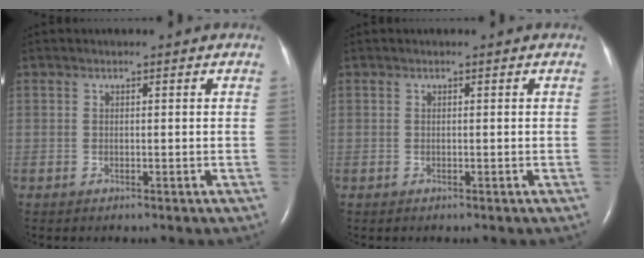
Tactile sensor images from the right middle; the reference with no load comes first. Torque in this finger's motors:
{"motor_torque": [0.09, -0.27, 0.00, 0.00]}